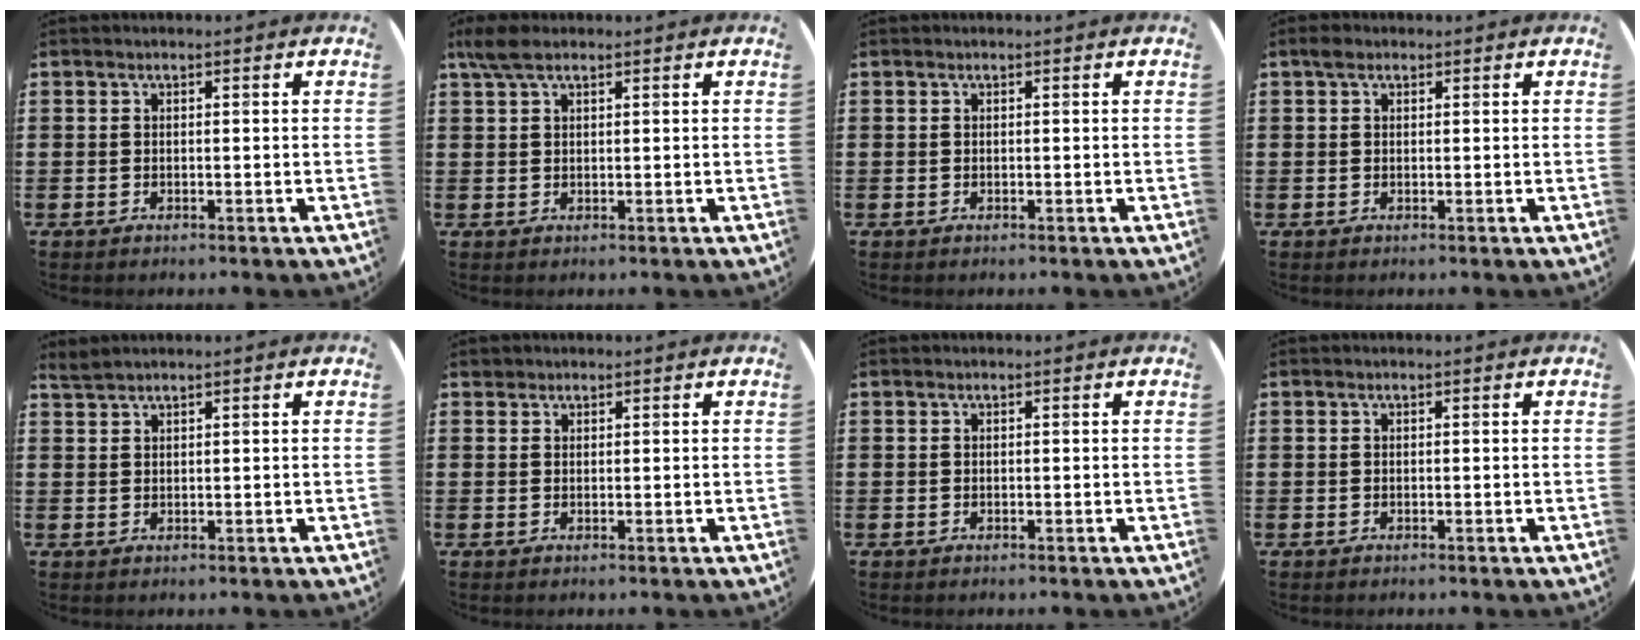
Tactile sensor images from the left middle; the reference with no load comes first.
{"total": 3.0, "force": [2.0, 1.1, 1.9], "torque": [-0.042, 0.005, 0.037]}
{"total": 0.0}
{"total": 1.0, "force": [0.7, 0.6, 0.5], "torque": [-0.003, 0.002, 0.011]}
{"total": 1.2, "force": [1.2, -0.2, 0.1], "torque": [-0.003, 0.000, 0.024]}
{"total": 0.8, "force": [0.7, 0.3, -0.1], "torque": [0.000, 0.001, 0.015]}
{"total": 0.0}
{"total": 0.0}